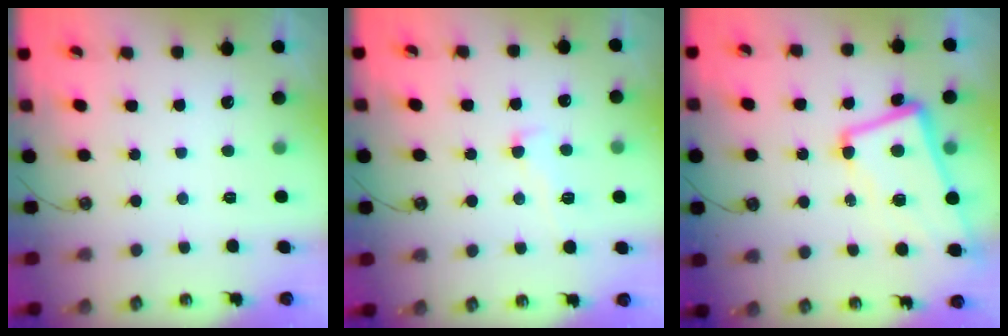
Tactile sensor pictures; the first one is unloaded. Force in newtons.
{"total": 1.2, "press": 0.9, "slide": 0.8}
{"total": 5.8, "press": 5.4, "slide": 2.2}